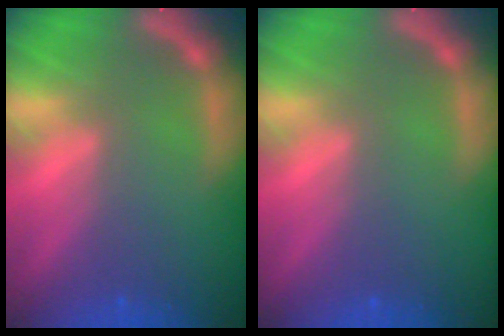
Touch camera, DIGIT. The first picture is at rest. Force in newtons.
{"total": 0.0}